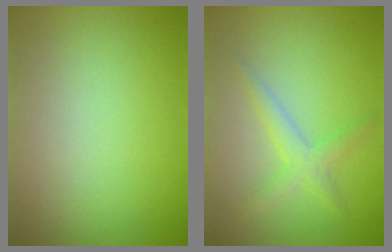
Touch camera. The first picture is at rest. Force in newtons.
{"total": 2.2, "press": 2.2, "slide": 0.1}